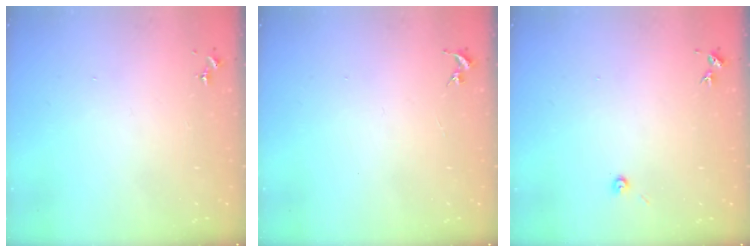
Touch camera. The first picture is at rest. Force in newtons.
{"total": 0.0}
{"total": 3.1, "press": 3.1, "slide": 0.3}